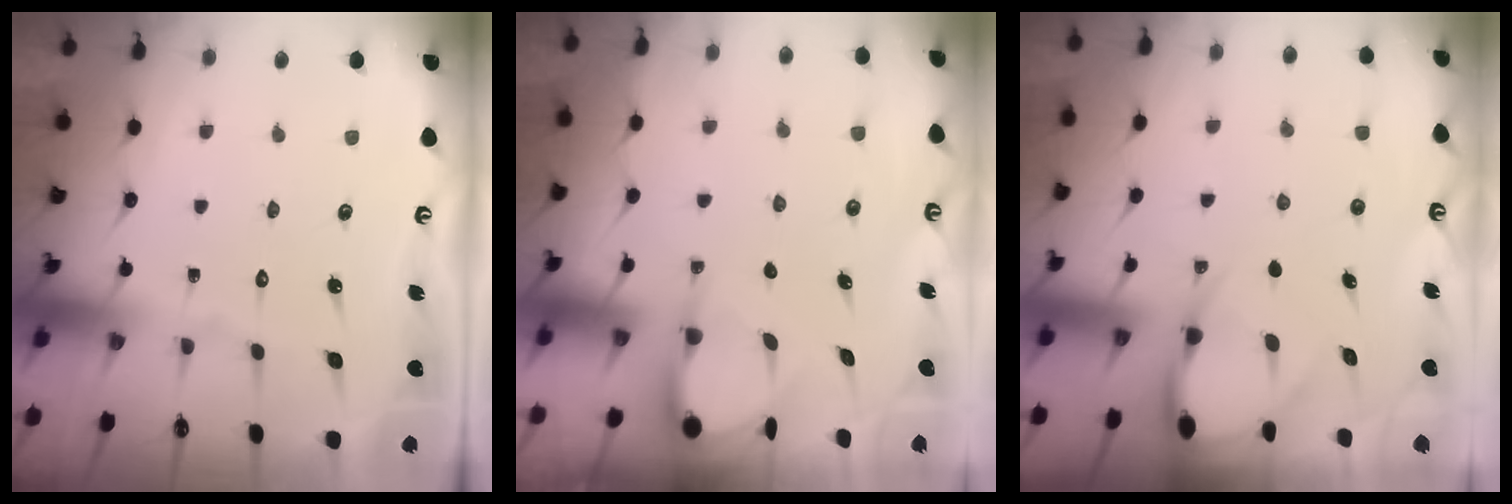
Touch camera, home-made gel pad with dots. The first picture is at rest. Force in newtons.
{"total": 3.9, "press": 3.9, "slide": 0.3}
{"total": 5.0, "press": 5.0, "slide": 0.8}